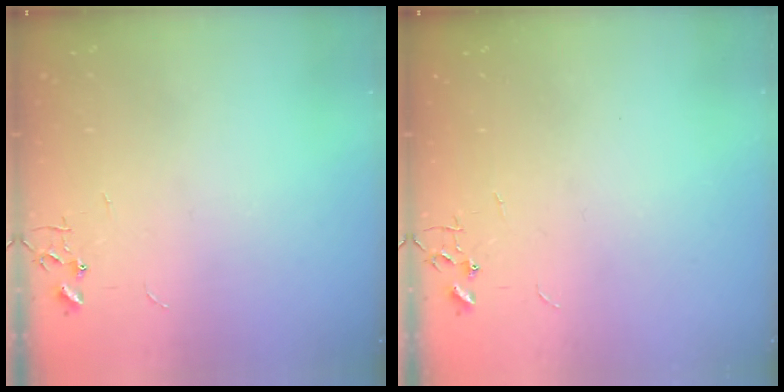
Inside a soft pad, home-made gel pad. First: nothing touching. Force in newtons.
{"total": 0.0}